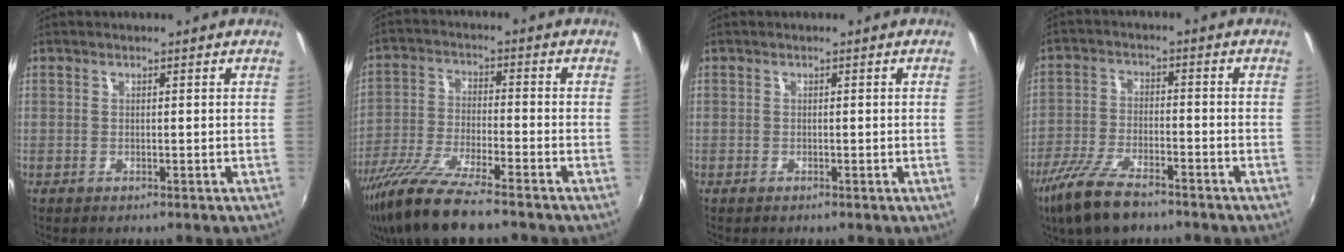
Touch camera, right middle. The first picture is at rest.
{"total": 13.4, "force": [-10.6, 1.4, 8.1], "torque": [-0.174, -0.034, -0.201]}
{"total": 0.9, "force": [0.0, -0.5, 0.7], "torque": [-0.004, -0.008, 0.001]}
{"total": 11.0, "force": [-8.0, 3.5, 6.7], "torque": [-0.155, -0.024, -0.153]}